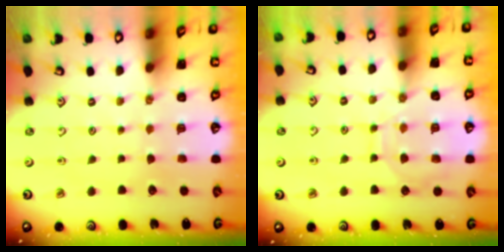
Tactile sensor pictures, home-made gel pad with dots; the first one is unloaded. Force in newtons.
{"total": 10.3, "press": 10.2, "slide": 1.0}